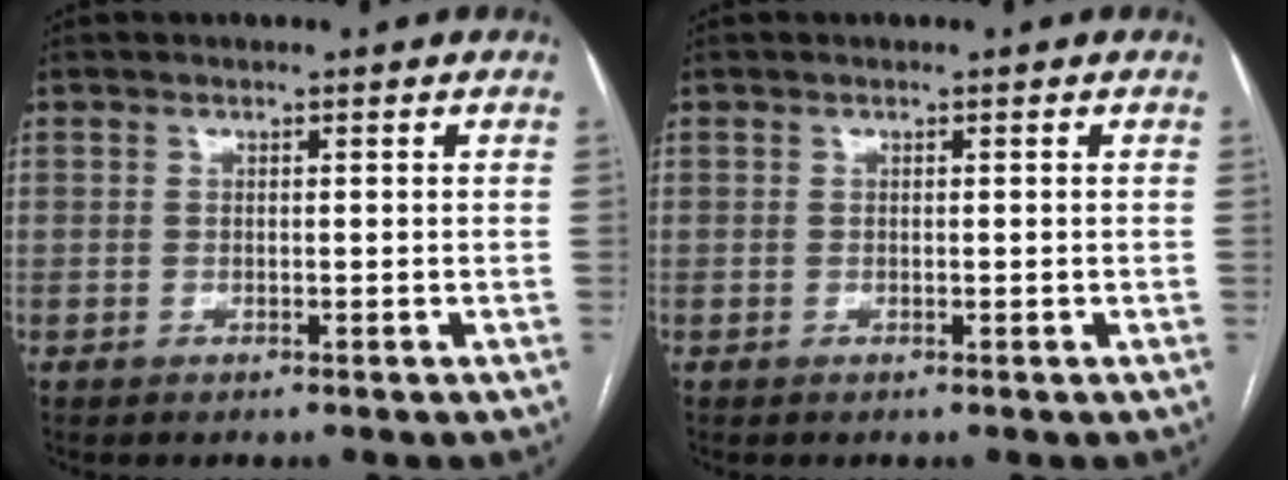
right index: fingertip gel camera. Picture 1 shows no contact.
{"total": 0.0}